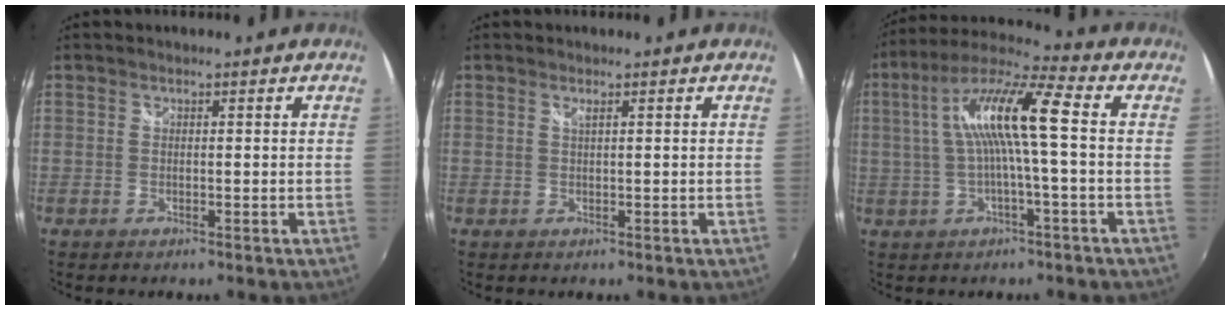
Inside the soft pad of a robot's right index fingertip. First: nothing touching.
{"total": 0.7, "force": [0.4, -0.2, 0.5], "torque": [-0.009, 0.000, 0.006]}
{"total": 12.6, "force": [0.9, 1.0, 12.6], "torque": [-0.244, 0.022, 0.015]}